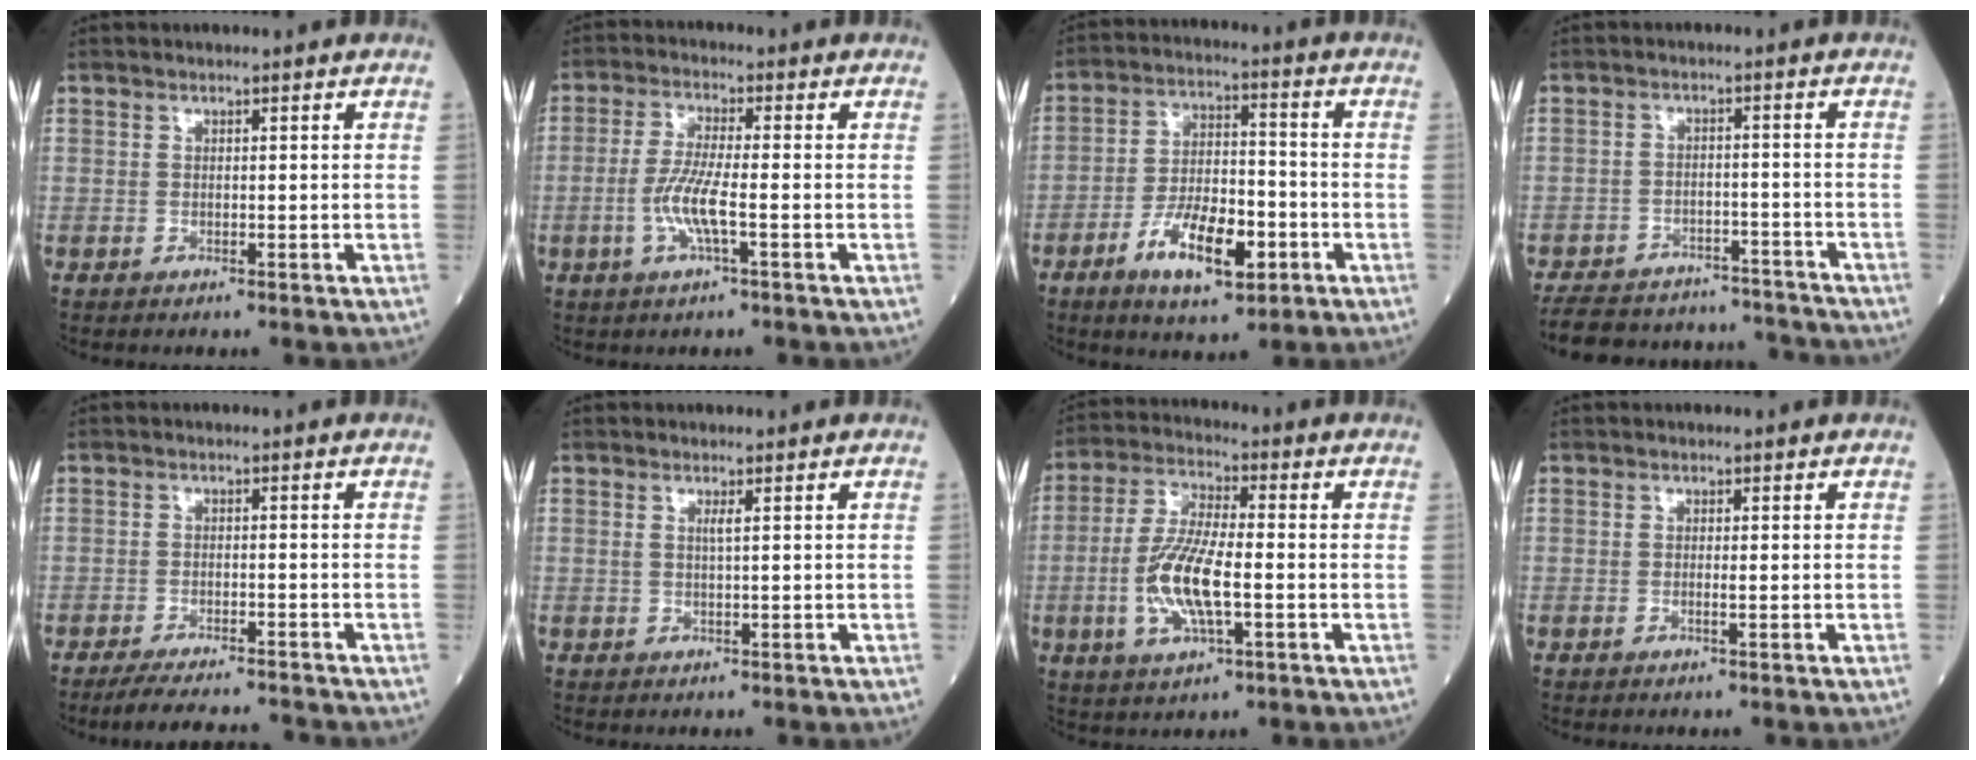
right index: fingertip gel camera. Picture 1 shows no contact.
{"total": 6.1, "force": [-1.7, 0.3, 5.8], "torque": [-0.124, -0.004, -0.037]}
{"total": 11.0, "force": [-5.1, 3.9, 9.0], "torque": [-0.171, 0.002, -0.085]}
{"total": 16.7, "force": [-15.4, 5.0, 3.9], "torque": [-0.082, 0.015, -0.205]}
{"total": 8.3, "force": [-7.9, 0.6, 2.7], "torque": [-0.040, -0.004, -0.120]}
{"total": 1.0, "force": [0.3, -0.2, 0.9], "torque": [-0.023, -0.001, 0.004]}
{"total": 10.8, "force": [-2.3, 2.6, 10.3], "torque": [-0.218, -0.004, -0.041]}
{"total": 1.0, "force": [-0.4, -0.1, 0.9], "torque": [-0.020, 0.000, -0.009]}